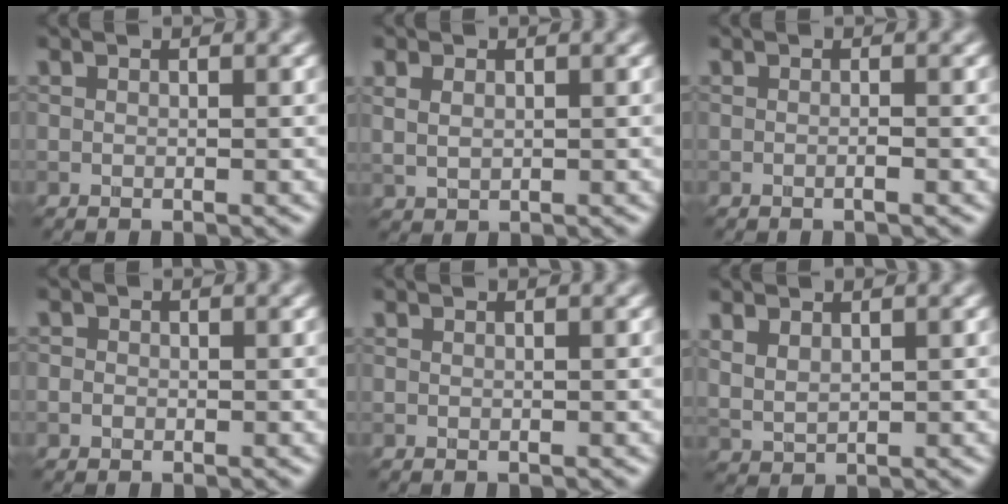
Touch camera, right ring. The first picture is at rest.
{"total": 1.6, "force": [0.5, 1.1, 1.1], "torque": [-0.025, -0.001, 0.015]}
{"total": 0.6, "force": [-0.3, 0.0, 0.6], "torque": [-0.009, -0.001, -0.007]}
{"total": 0.8, "force": [-0.2, 0.7, 0.2], "torque": [-0.001, -0.004, -0.007]}
{"total": 0.0}
{"total": 2.0, "force": [1.1, 1.1, 1.1], "torque": [-0.030, -0.002, 0.028]}